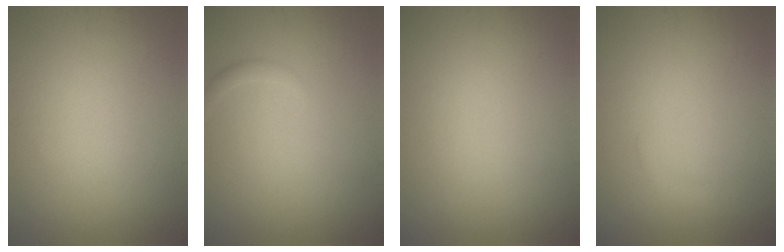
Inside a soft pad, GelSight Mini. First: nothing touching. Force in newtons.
{"total": 0.7, "press": 0.7, "slide": 0.0}
{"total": 0.0}
{"total": 0.6, "press": 0.6, "slide": 0.1}